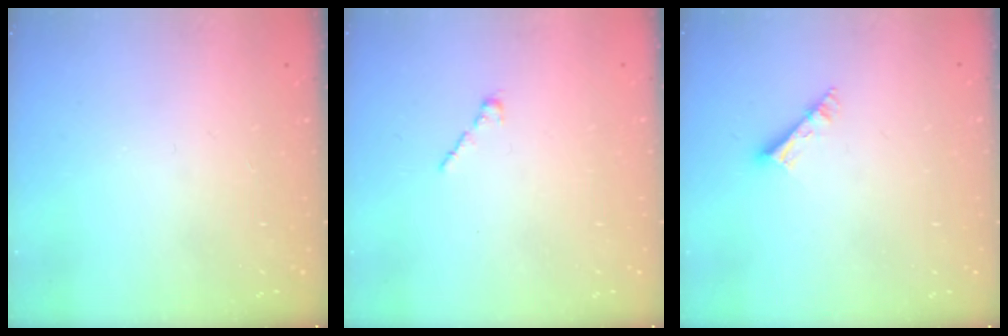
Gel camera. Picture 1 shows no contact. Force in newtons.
{"total": 1.7, "press": 1.7, "slide": 0.5}
{"total": 4.1, "press": 4.1, "slide": 0.2}